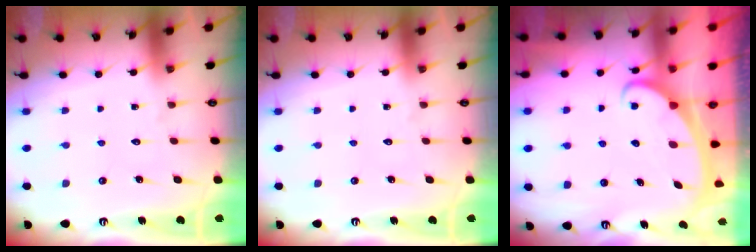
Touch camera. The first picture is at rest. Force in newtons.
{"total": 0.0}
{"total": 2.4, "press": 2.3, "slide": 0.4}